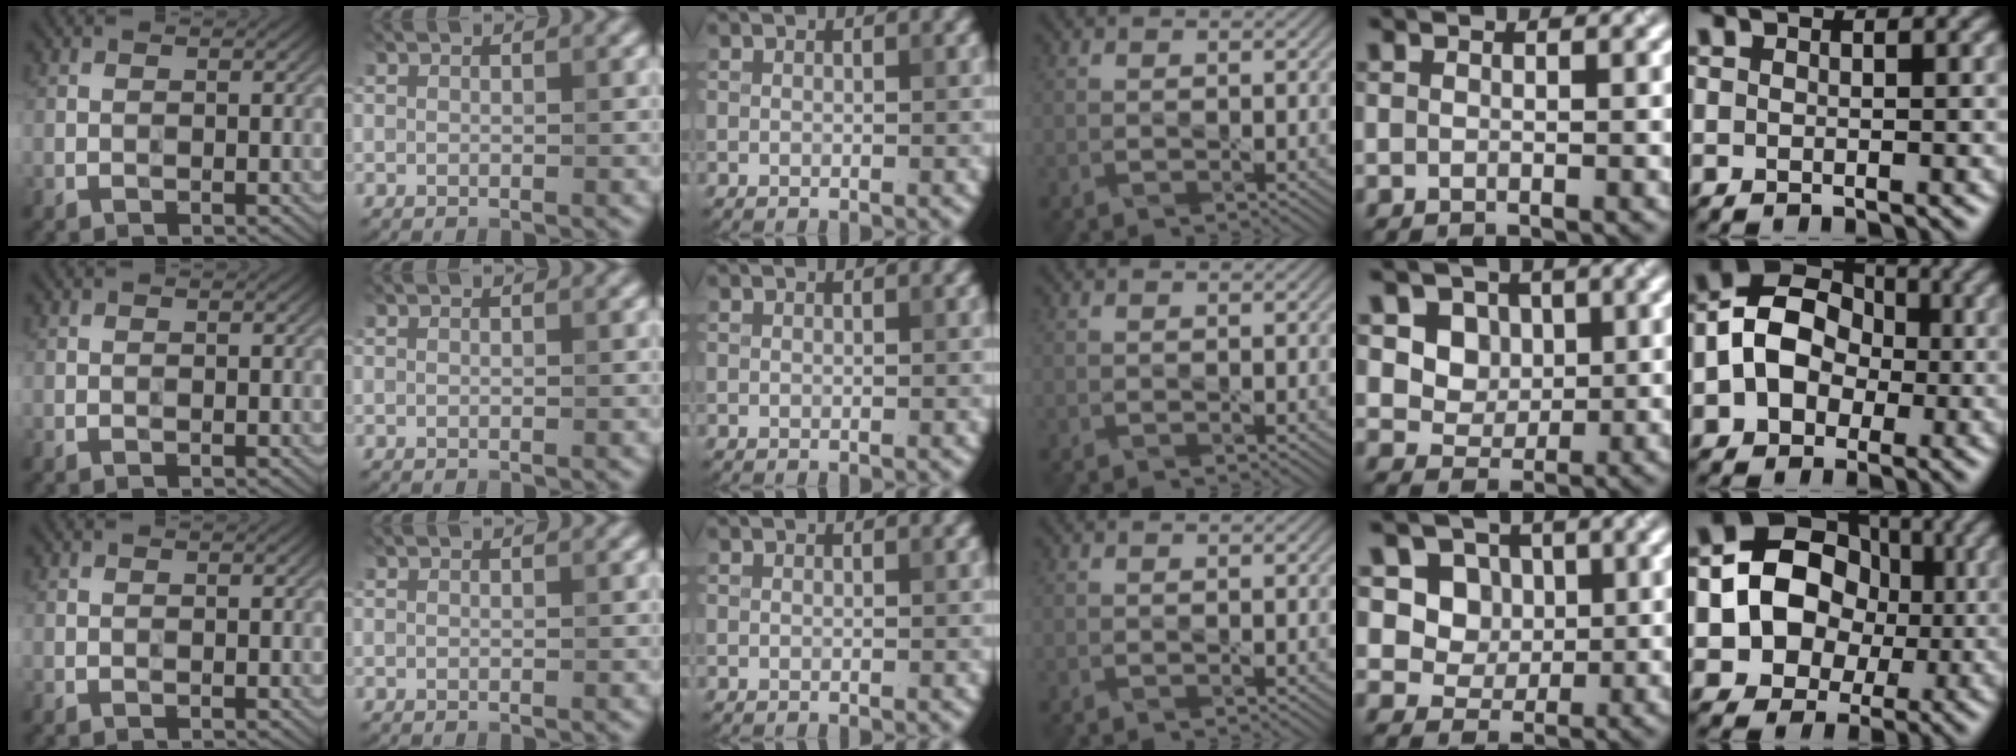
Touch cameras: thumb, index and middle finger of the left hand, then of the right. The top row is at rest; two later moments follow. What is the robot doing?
{"motion": "wipe", "object": "paper plate"}